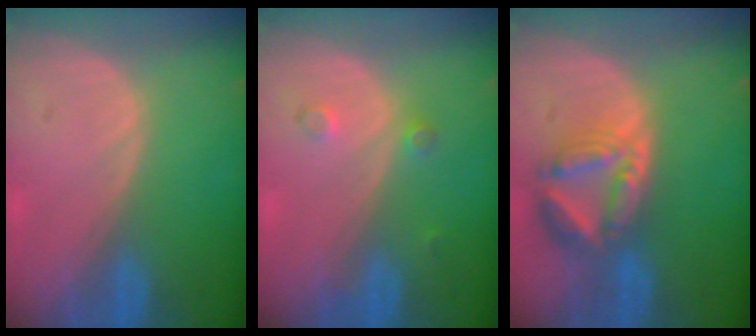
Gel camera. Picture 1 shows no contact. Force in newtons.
{"total": 2.1, "press": 1.8, "slide": 1.1}
{"total": 7.9, "press": 7.0, "slide": 3.8}